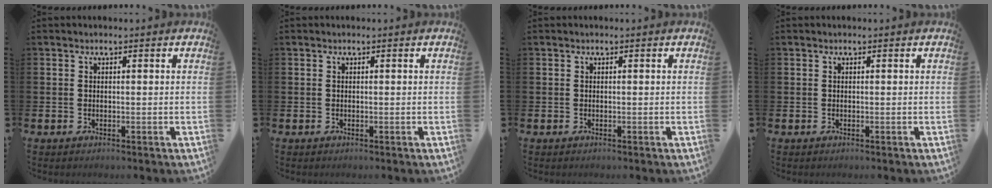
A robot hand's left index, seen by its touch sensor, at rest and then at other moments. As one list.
[{"total": 0.0}, {"total": 0.0}, {"total": 0.0}]